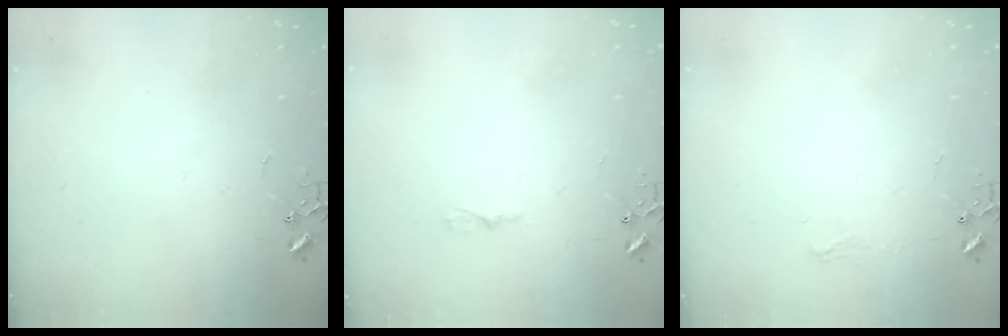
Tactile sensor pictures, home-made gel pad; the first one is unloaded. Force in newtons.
{"total": 2.4, "press": 2.4, "slide": 0.3}
{"total": 4.7, "press": 4.7, "slide": 0.6}